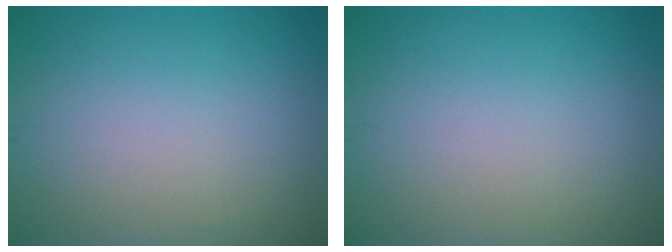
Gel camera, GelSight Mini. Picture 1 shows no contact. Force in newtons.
{"total": 0.0}